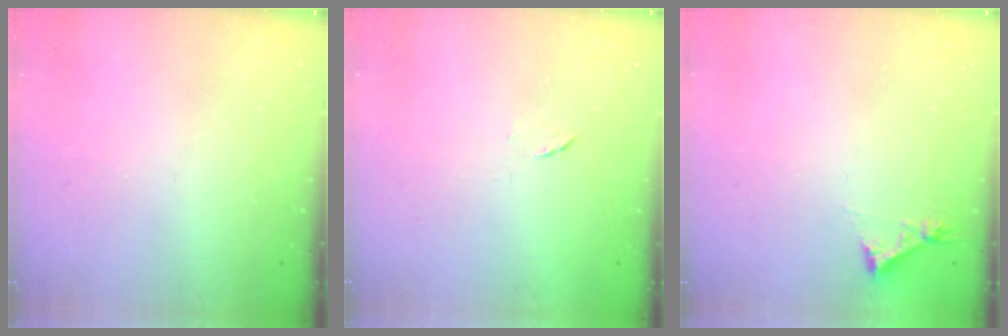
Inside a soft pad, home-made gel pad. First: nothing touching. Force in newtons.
{"total": 4.8, "press": 4.8, "slide": 0.5}
{"total": 4.3, "press": 4.3, "slide": 0.5}